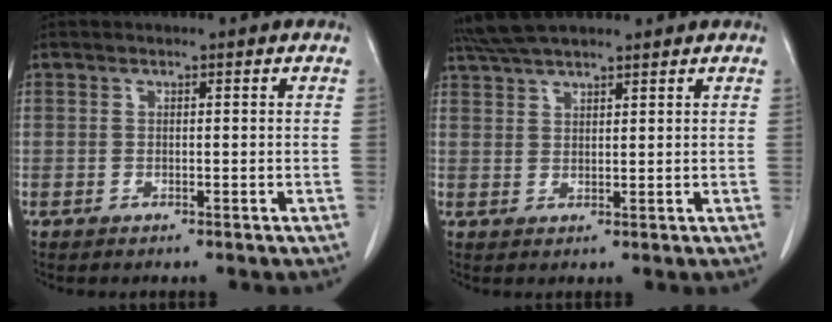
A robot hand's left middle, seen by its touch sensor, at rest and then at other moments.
{"total": 6.5, "force": [5.7, 1.0, 2.9], "torque": [-0.056, 0.030, 0.106]}